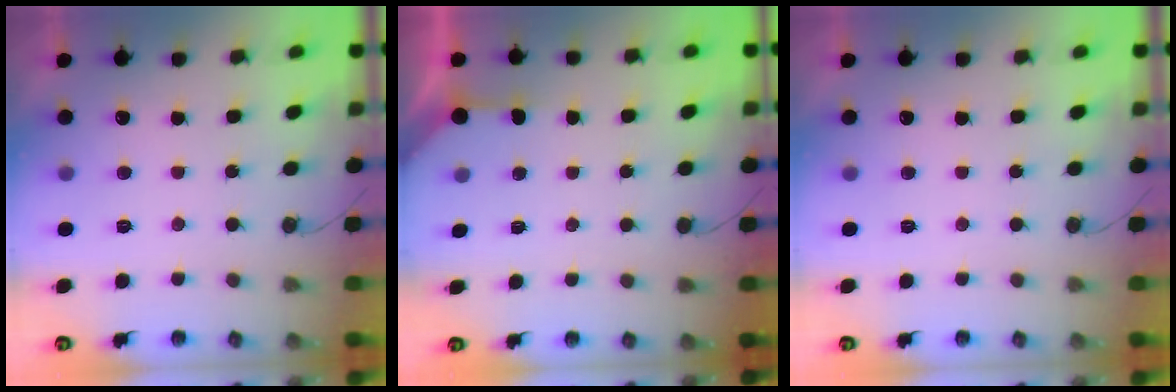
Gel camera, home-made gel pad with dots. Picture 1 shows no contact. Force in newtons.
{"total": 2.7, "press": 2.7, "slide": 0.4}
{"total": 0.0}